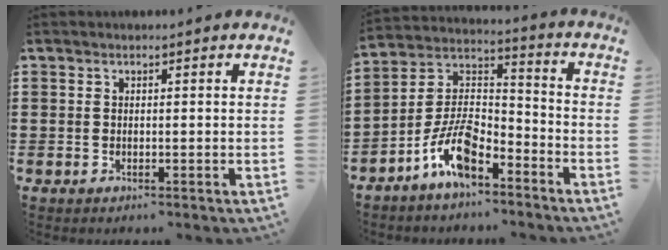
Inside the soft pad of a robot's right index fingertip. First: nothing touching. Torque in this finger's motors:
{"motor_torque": [2.14, 0.00, 1.05, 0.21]}